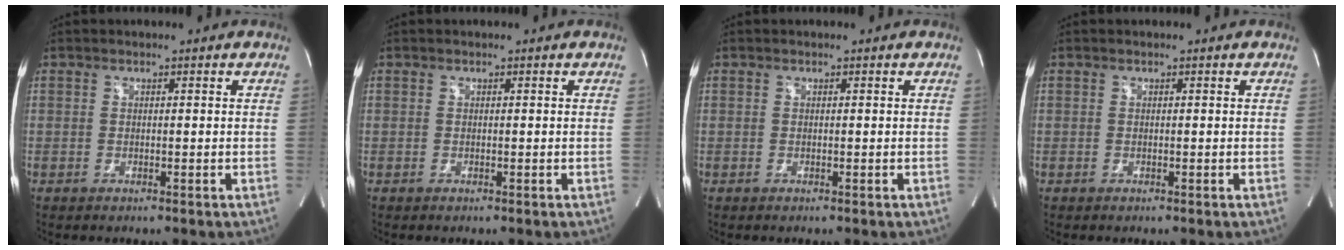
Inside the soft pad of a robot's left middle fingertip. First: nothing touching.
{"total": 0.0}
{"total": 0.0}
{"total": 0.0}